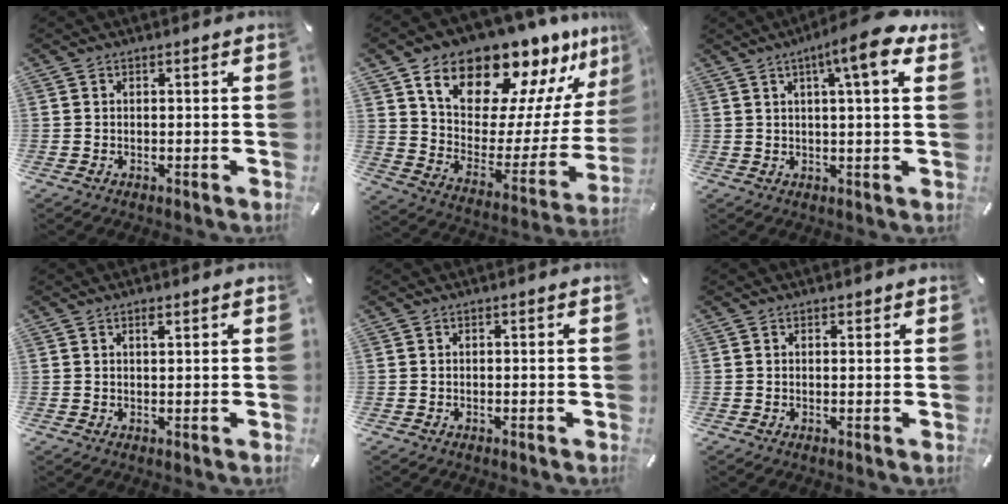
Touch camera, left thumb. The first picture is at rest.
{"total": 18.9, "force": [15.4, 8.8, 6.6], "torque": [-0.108, -0.131, 0.260]}
{"total": 10.4, "force": [5.0, 1.1, 9.1], "torque": [-0.140, -0.022, 0.073]}
{"total": 1.2, "force": [0.7, 0.3, 0.9], "torque": [-0.020, 0.000, 0.012]}
{"total": 0.0}
{"total": 0.7, "force": [0.5, 0.5, 0.1], "torque": [0.004, -0.002, 0.008]}